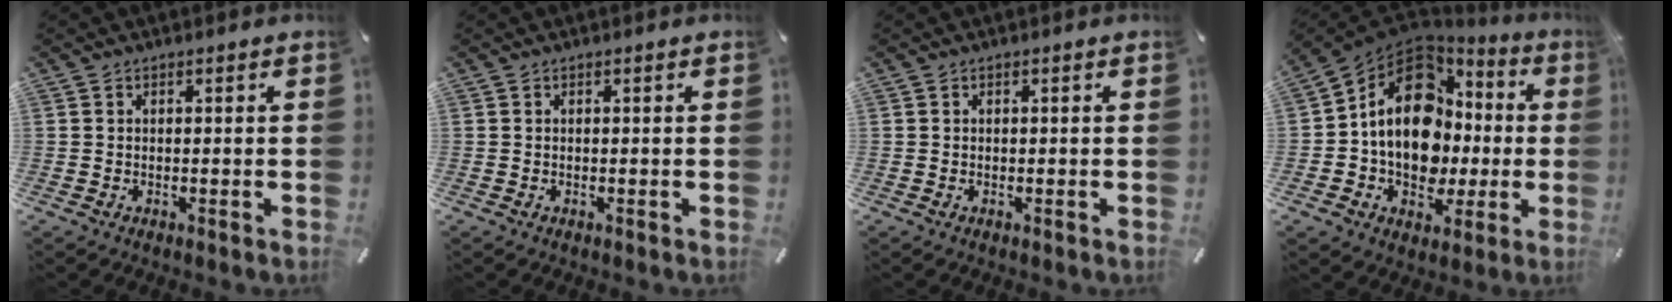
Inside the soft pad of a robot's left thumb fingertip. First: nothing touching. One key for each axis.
{"total": 0.0}
{"total": 0.0}
{"total": 17.1, "fx": 1.6, "fy": 13.2, "fz": 10.7, "tx": -0.194, "ty": -0.007, "tz": 0.032}